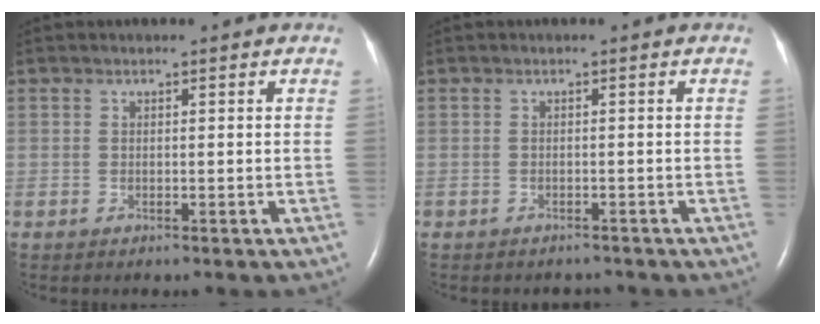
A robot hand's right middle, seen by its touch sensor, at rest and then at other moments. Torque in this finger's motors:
{"motor_torque": [-0.32, 0.09, 0.00, 0.00]}